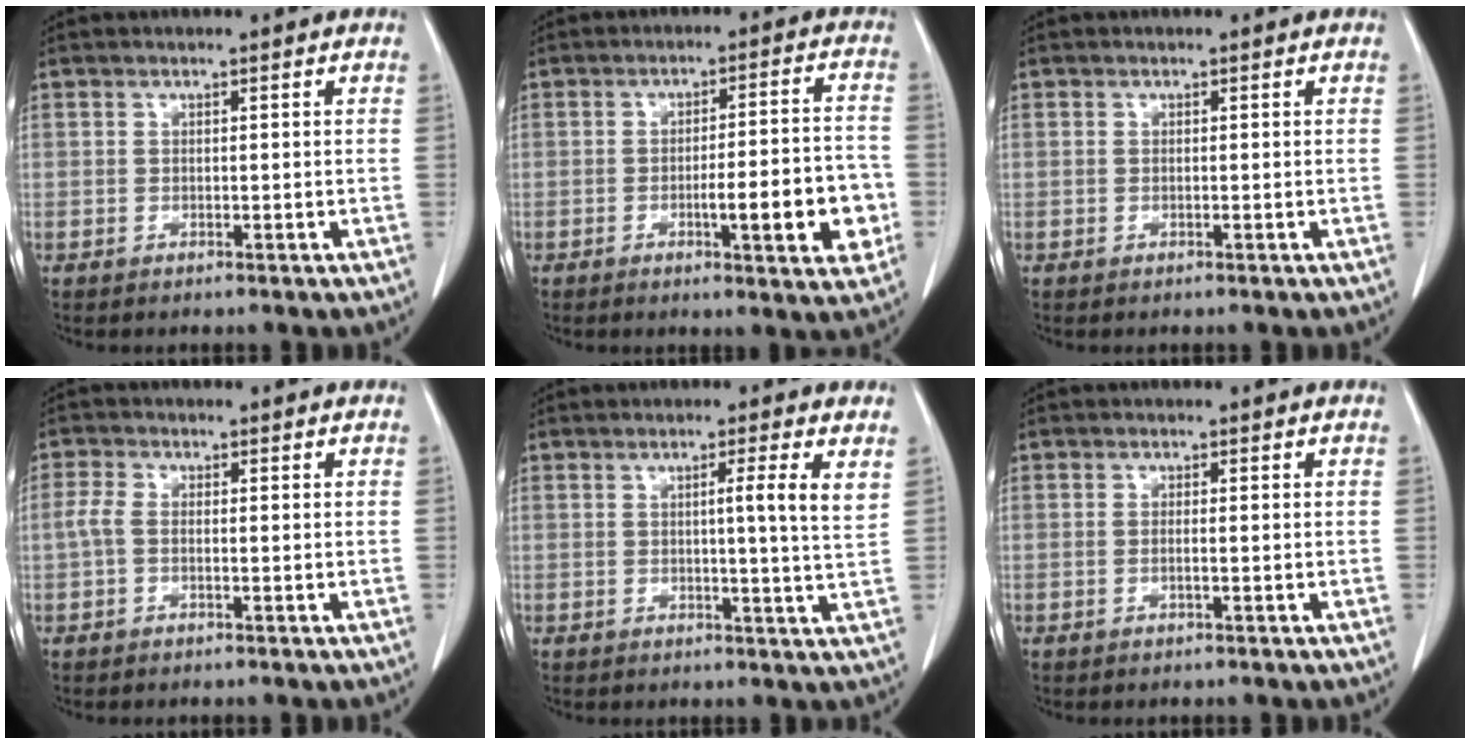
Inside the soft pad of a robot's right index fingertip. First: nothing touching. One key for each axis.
{"total": 10.7, "fx": -3.1, "fy": 1.7, "fz": 10.0, "tx": -0.136, "ty": 0.010, "tz": -0.037}
{"total": 0.0}
{"total": 2.3, "fx": -0.3, "fy": 1.1, "fz": 2.0, "tx": -0.051, "ty": 0.004, "tz": -0.010}
{"total": 4.6, "fx": 1.7, "fy": -0.8, "fz": 4.1, "tx": -0.060, "ty": -0.008, "tz": 0.021}
{"total": 0.8, "fx": -0.2, "fy": -0.1, "fz": 0.7, "tx": -0.016, "ty": 0.000, "tz": -0.005}